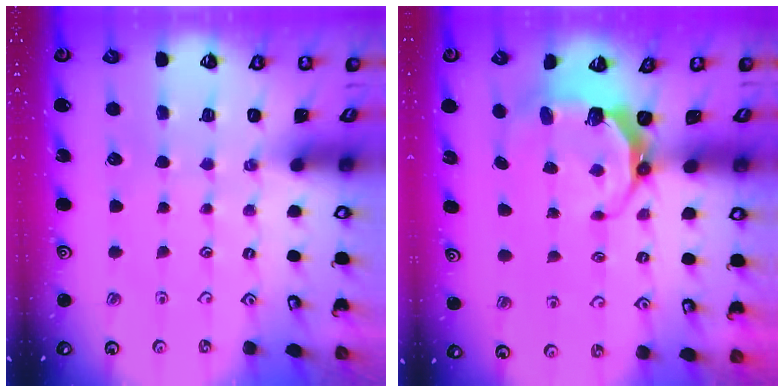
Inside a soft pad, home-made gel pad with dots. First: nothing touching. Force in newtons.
{"total": 7.2, "press": 6.0, "slide": 4.1}